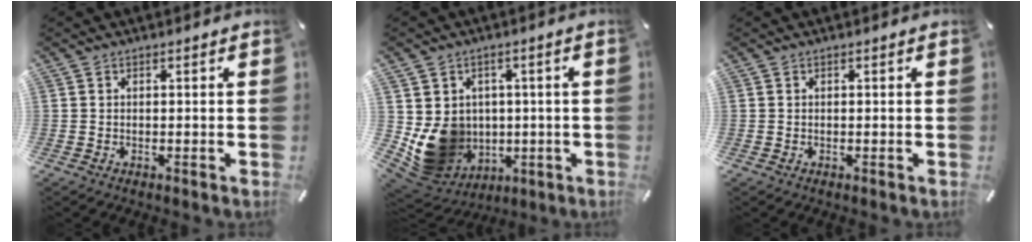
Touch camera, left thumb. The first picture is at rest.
{"total": 11.9, "force": [-0.4, 11.2, 3.9], "torque": [-0.089, -0.013, 0.006]}
{"total": 0.0}